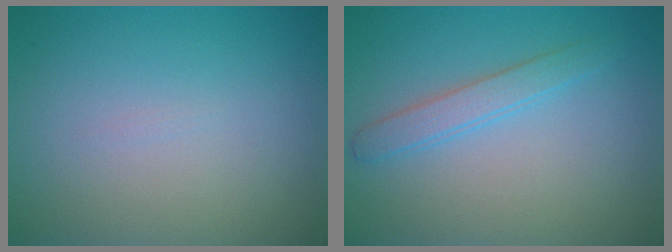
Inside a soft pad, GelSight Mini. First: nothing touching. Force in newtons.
{"total": 2.0, "press": 2.0, "slide": 0.0}